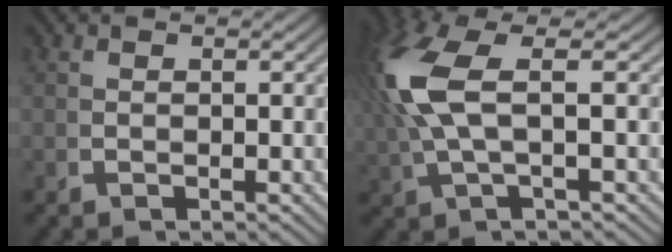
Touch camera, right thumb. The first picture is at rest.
{"total": 7.1, "force": [1.5, 2.7, 6.4], "torque": [-0.150, 0.005, 0.035]}